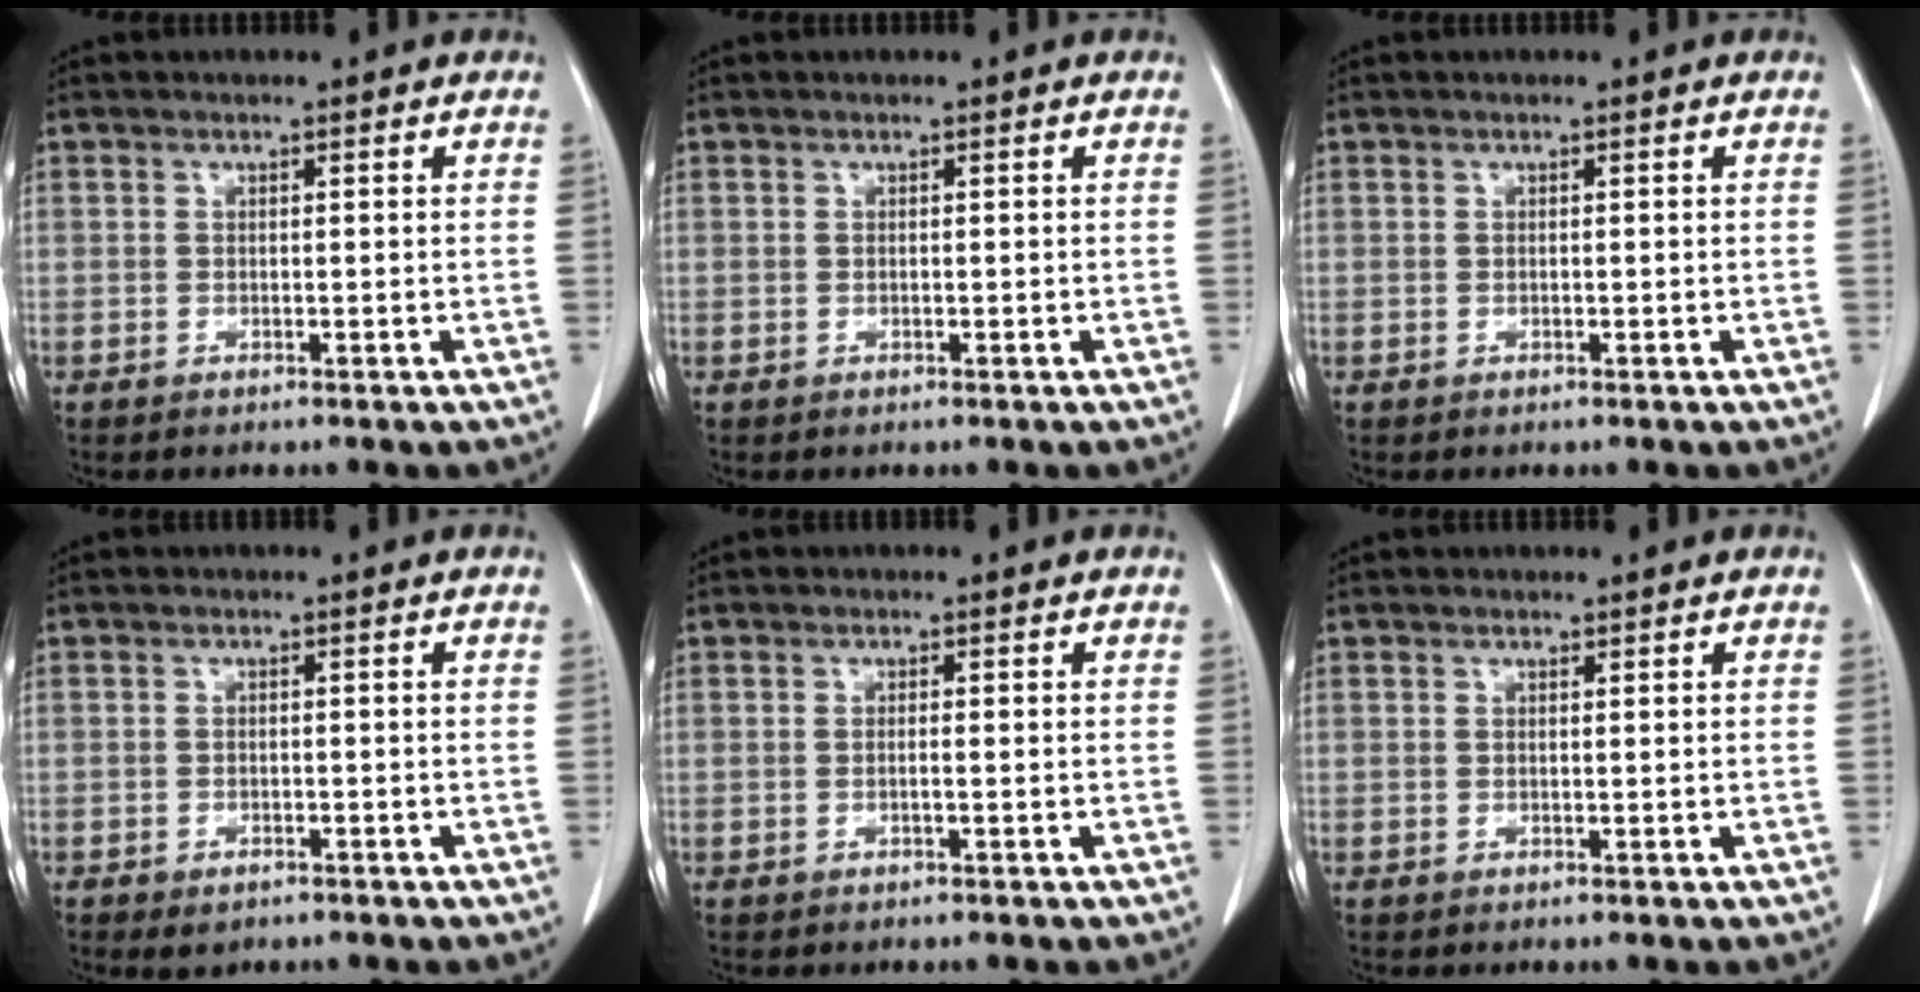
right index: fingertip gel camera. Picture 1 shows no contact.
{"total": 0.0}
{"total": 0.0}
{"total": 3.4, "force": [-2.2, 2.1, 1.6], "torque": [-0.025, -0.002, -0.025]}
{"total": 1.1, "force": [-0.2, 0.3, 1.0], "torque": [-0.022, 0.002, -0.002]}
{"total": 0.0}